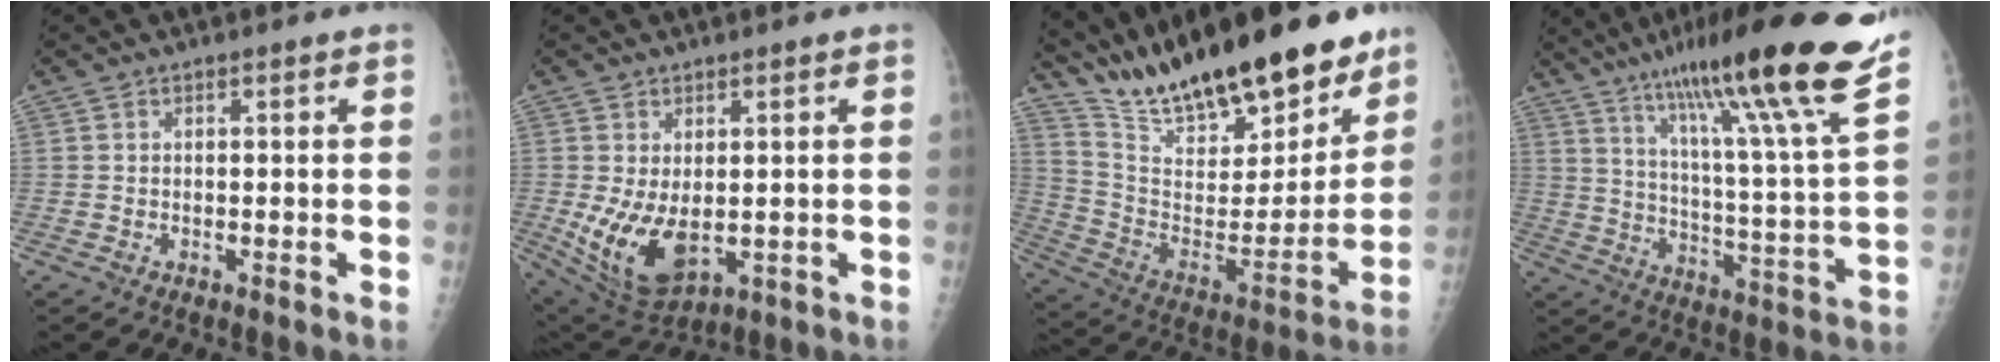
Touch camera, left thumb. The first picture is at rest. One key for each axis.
{"total": 10.6, "fx": -1.1, "fy": 6.1, "fz": 8.6, "tx": -0.149, "ty": -0.016, "tz": 0.007}
{"total": 27.0, "fx": 21.4, "fy": 8.1, "fz": 14.4, "tx": -0.202, "ty": -0.089, "tz": 0.358}
{"total": 25.4, "fx": 18.1, "fy": 0.4, "fz": 17.8, "tx": -0.265, "ty": -0.080, "tz": 0.277}